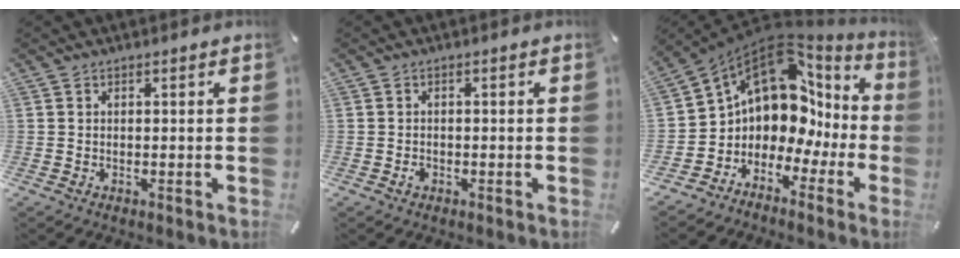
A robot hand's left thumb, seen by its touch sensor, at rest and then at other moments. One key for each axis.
{"total": 1.0, "fx": -0.5, "fy": 0.7, "fz": 0.5, "tx": -0.010, "ty": 0.003, "tz": -0.010}
{"total": 12.8, "fx": 5.0, "fy": 9.4, "fz": 7.1, "tx": -0.121, "ty": -0.059, "tz": 0.082}